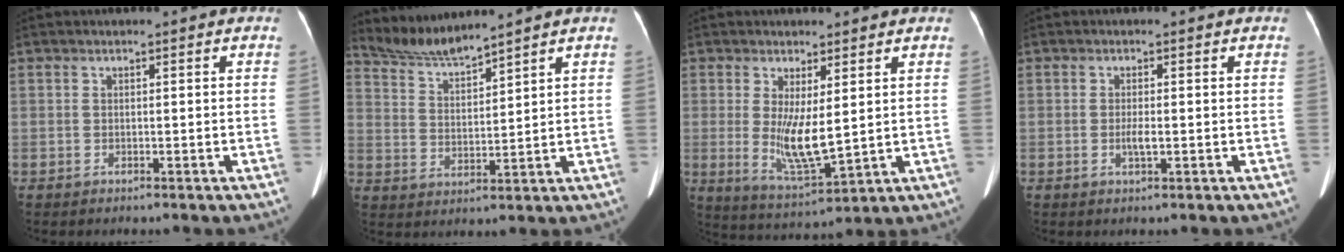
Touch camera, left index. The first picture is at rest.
{"total": 6.0, "force": [5.8, -1.3, 1.2], "torque": [-0.035, -0.002, 0.123]}
{"total": 7.5, "force": [0.8, 1.6, 7.3], "torque": [-0.144, -0.025, 0.026]}
{"total": 1.6, "force": [-0.3, 0.3, 1.6], "torque": [-0.033, 0.000, -0.006]}